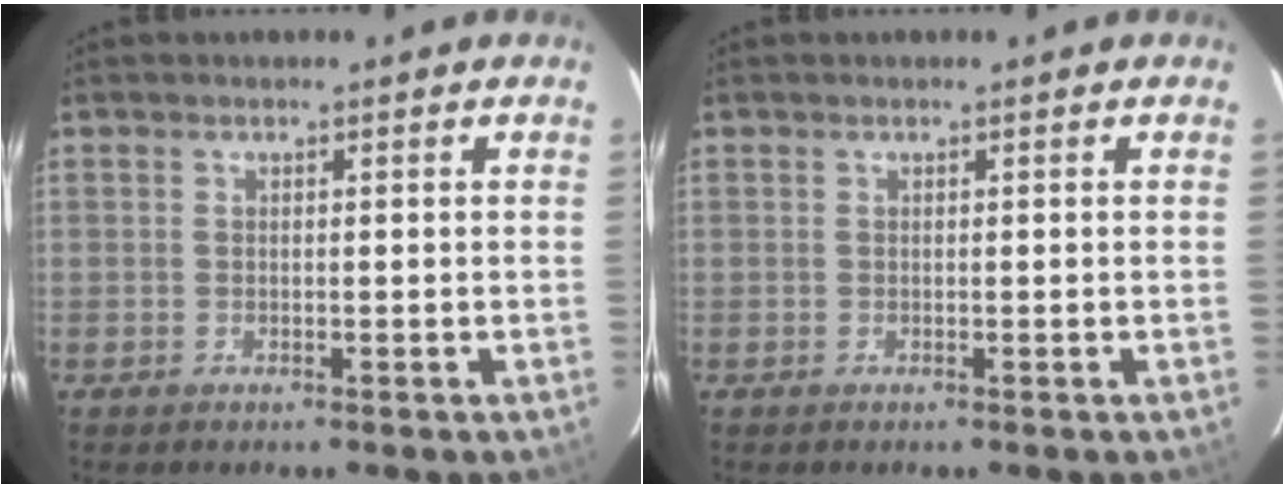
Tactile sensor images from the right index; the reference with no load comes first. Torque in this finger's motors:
{"motor_torque": [0.00, 0.00, 0.01, 0.00]}